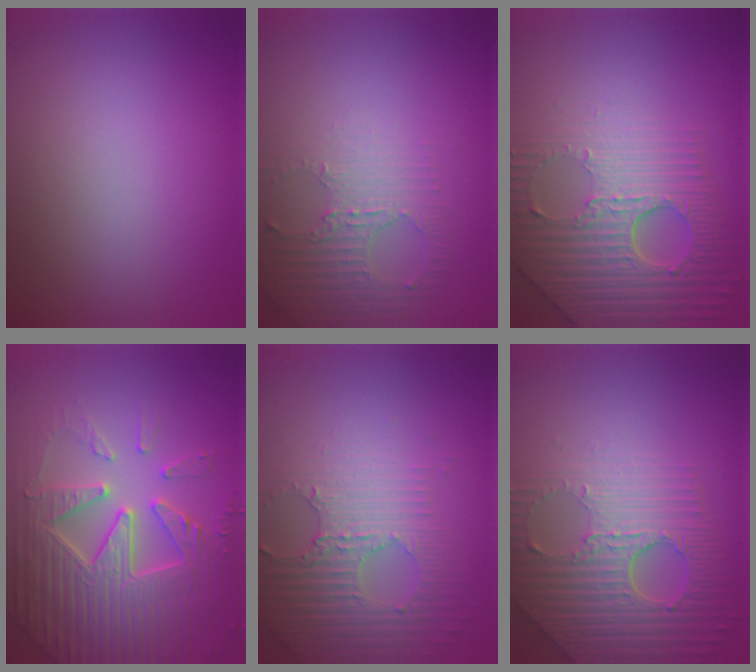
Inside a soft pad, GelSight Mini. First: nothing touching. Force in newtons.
{"total": 2.9, "press": 2.3, "slide": 1.8}
{"total": 8.9, "press": 6.0, "slide": 6.6}
{"total": 7.7, "press": 7.5, "slide": 1.6}
{"total": 4.3, "press": 4.0, "slide": 1.5}
{"total": 8.5, "press": 5.8, "slide": 6.2}